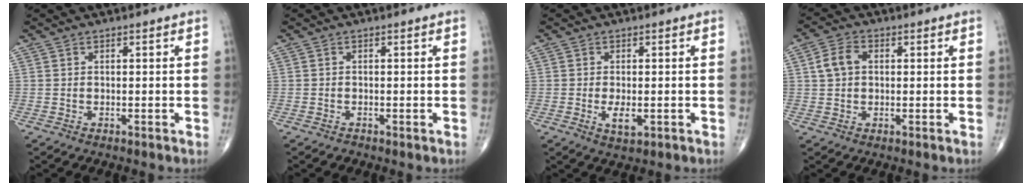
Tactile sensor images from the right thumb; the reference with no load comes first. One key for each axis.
{"total": 0.6, "fx": -0.4, "fy": 0.4, "fz": 0.1, "tx": 0.000, "ty": 0.001, "tz": -0.009}
{"total": 3.6, "fx": -0.8, "fy": 1.6, "fz": 3.1, "tx": -0.056, "ty": -0.006, "tz": -0.013}
{"total": 4.8, "fx": 0.8, "fy": 3.5, "fz": 3.2, "tx": -0.062, "ty": 0.012, "tz": 0.011}